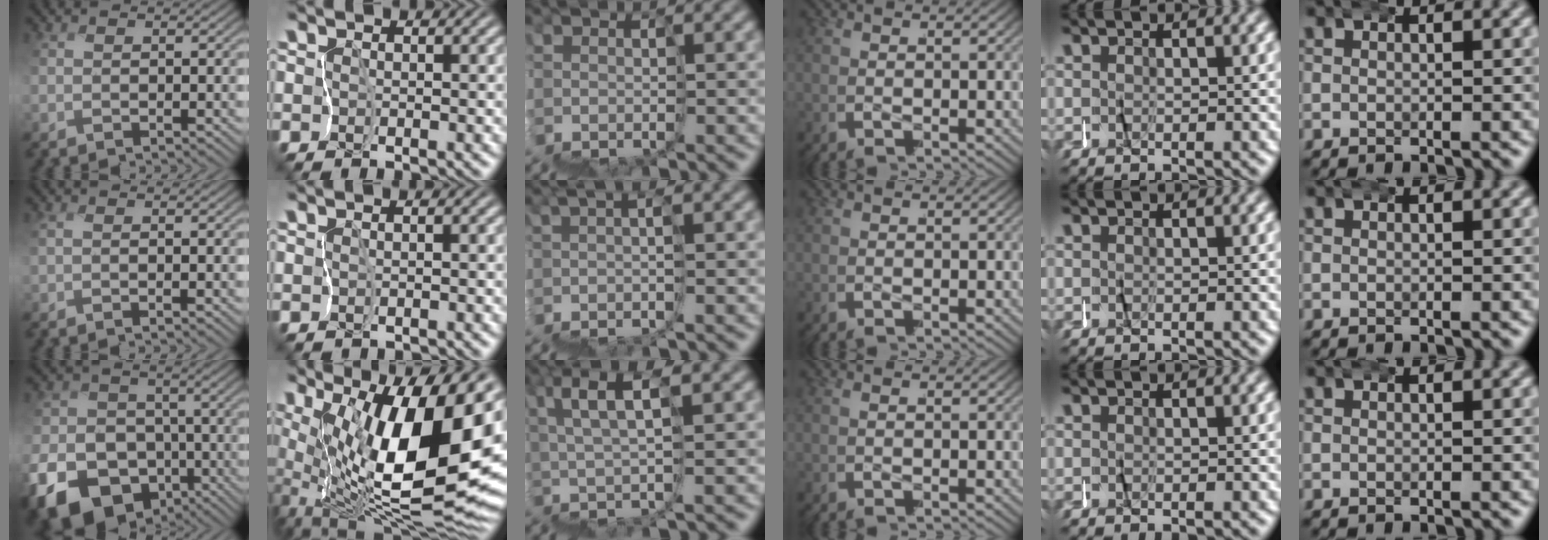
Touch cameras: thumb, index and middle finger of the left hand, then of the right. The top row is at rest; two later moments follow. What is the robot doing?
{"motion": "wrap", "object": "felt sheet"}